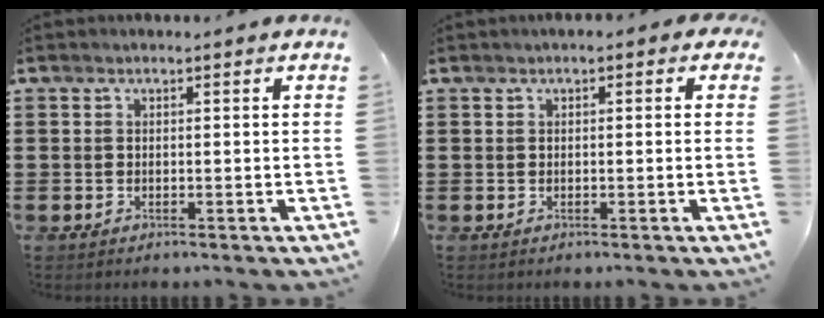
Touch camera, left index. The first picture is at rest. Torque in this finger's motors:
{"motor_torque": [1.06, -0.33, 0.63, 0.09]}